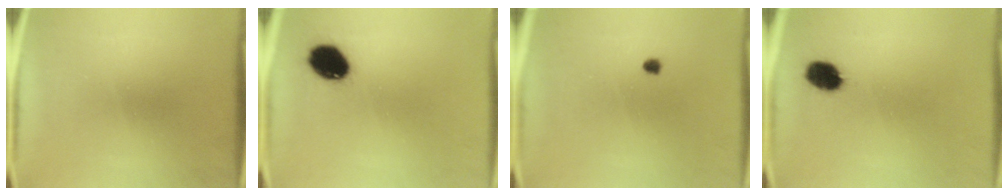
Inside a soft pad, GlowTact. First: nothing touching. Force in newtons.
{"total": 9.5}
{"total": 0.9}
{"total": 5.5}